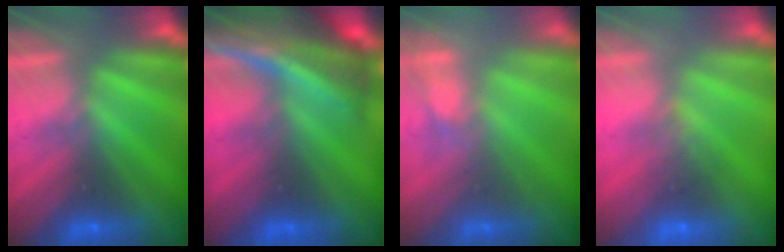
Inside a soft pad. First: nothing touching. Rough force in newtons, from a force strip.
{"total": 10.5}
{"total": 2.9}
{"total": 5.0}